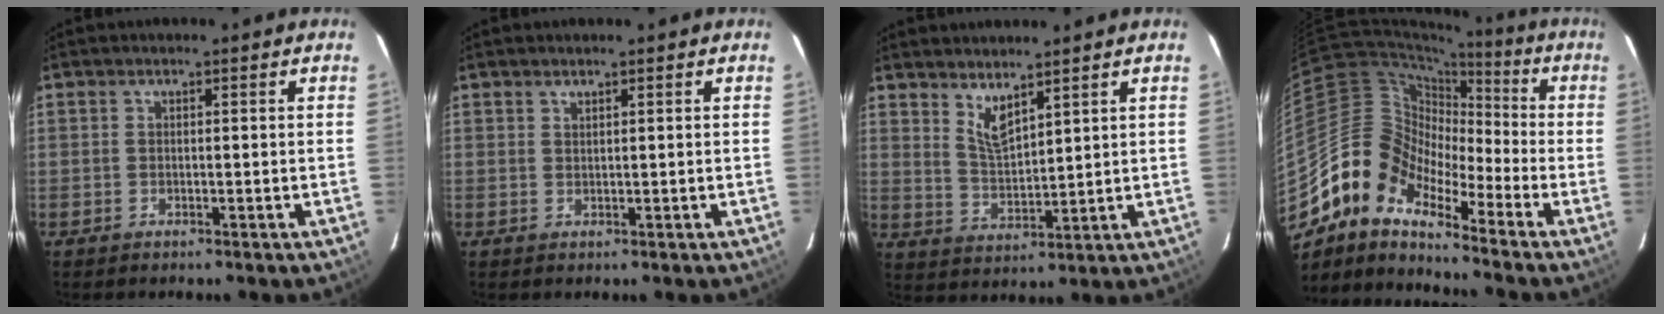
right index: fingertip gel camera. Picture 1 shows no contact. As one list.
[{"total": 0.6, "force": [0.6, 0.1, 0.2], "torque": [-0.004, 0.000, 0.011]}, {"total": 5.4, "force": [4.1, 1.4, 3.2], "torque": [-0.059, -0.011, 0.079]}, {"total": 13.4, "force": [-9.8, 6.2, 6.7], "torque": [-0.106, 0.011, -0.214]}]